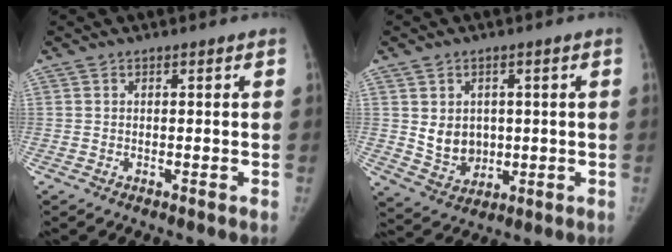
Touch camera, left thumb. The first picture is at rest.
{"total": 6.9, "force": [0.6, 5.7, 3.8], "torque": [-0.032, -0.011, 0.028]}